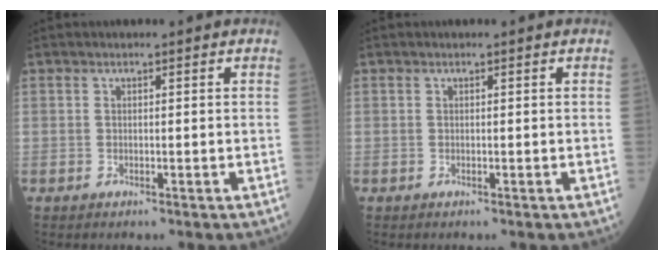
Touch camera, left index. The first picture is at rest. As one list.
[{"total": 0.0}]